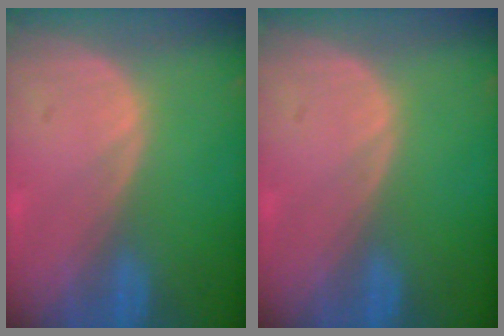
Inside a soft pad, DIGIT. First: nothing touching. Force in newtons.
{"total": 0.0}